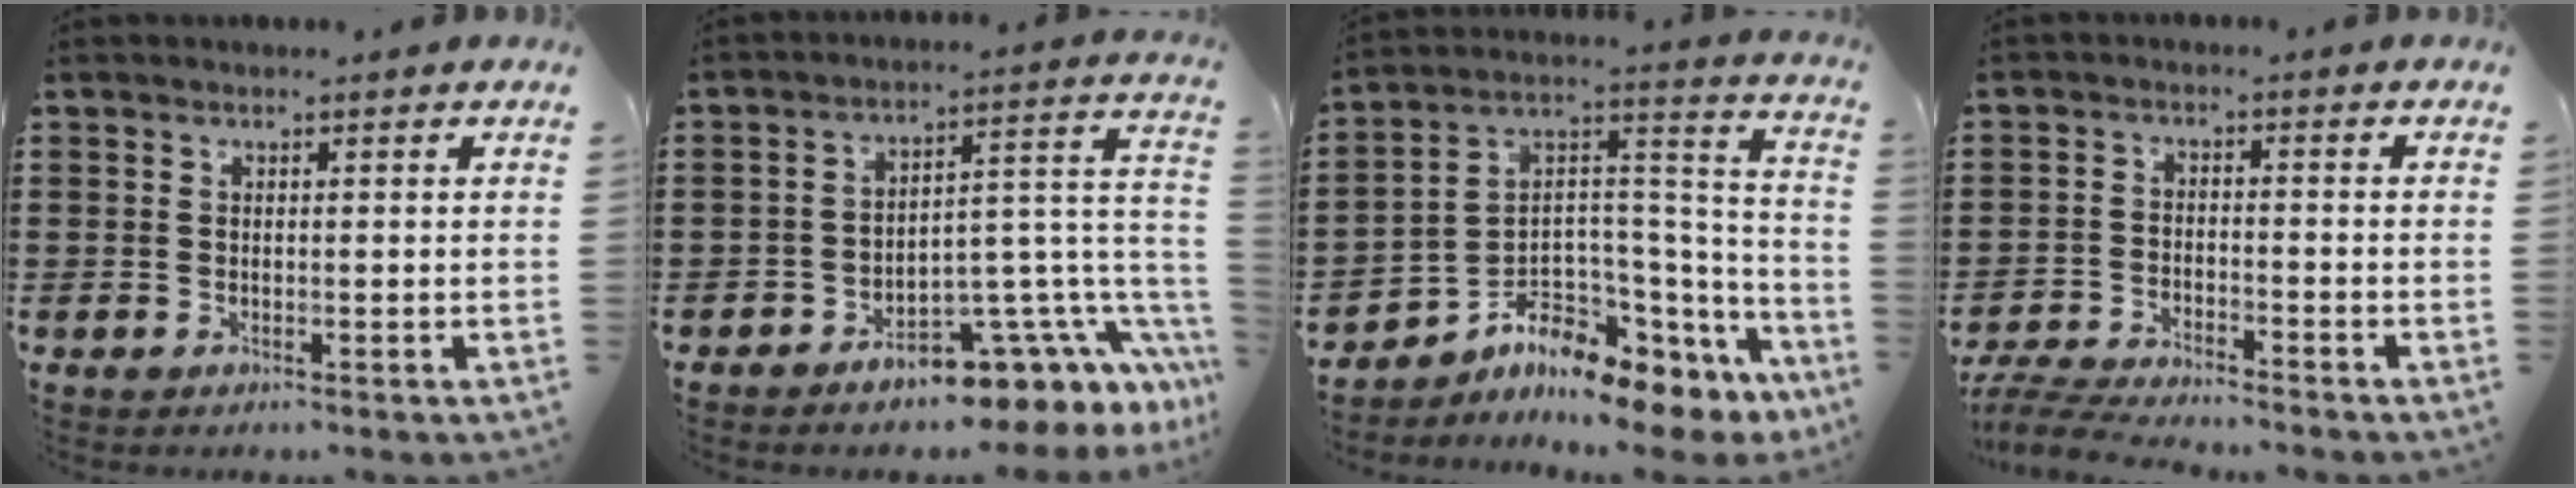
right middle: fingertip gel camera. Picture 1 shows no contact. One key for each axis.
{"total": 7.4, "fx": -4.3, "fy": 3.4, "fz": 4.9, "tx": -0.065, "ty": -0.022, "tz": -0.072}
{"total": 6.5, "fx": -5.2, "fy": 2.7, "fz": 2.9, "tx": -0.073, "ty": -0.025, "tz": -0.104}
{"total": 5.3, "fx": -5.1, "fy": 0.2, "fz": 1.3, "tx": -0.041, "ty": -0.008, "tz": -0.104}